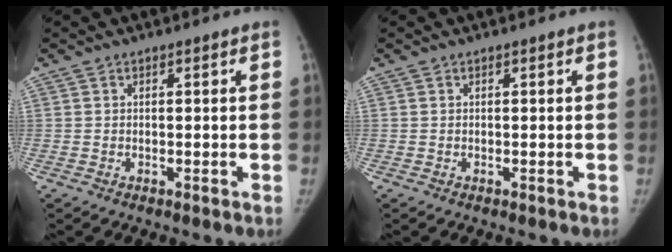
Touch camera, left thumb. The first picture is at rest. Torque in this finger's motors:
{"motor_torque": [0.00, 0.00, 0.30, -0.30, 0.01]}